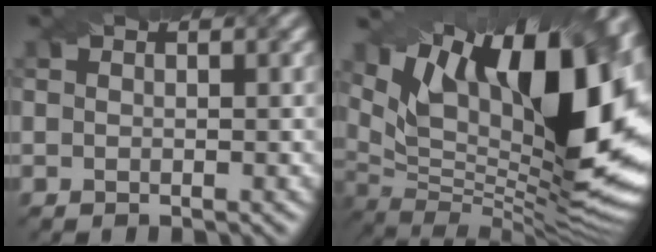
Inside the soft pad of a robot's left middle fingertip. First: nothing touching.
{"total": 17.1, "force": [6.6, 7.1, 14.1], "torque": [-0.217, 0.015, 0.115]}